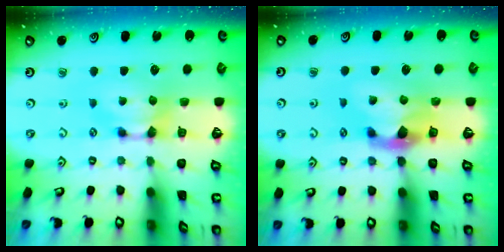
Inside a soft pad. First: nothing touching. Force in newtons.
{"total": 2.9, "press": 2.6, "slide": 1.3}